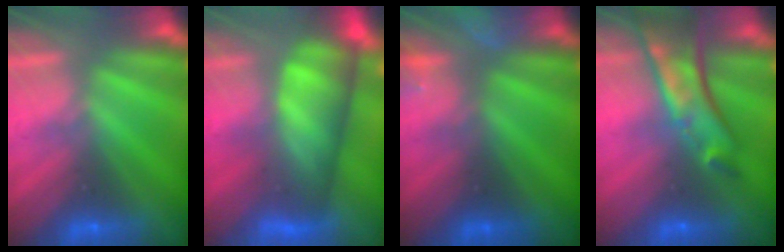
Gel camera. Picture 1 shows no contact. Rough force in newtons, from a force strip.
{"total": 7.9}
{"total": 7.7}
{"total": 5.8}